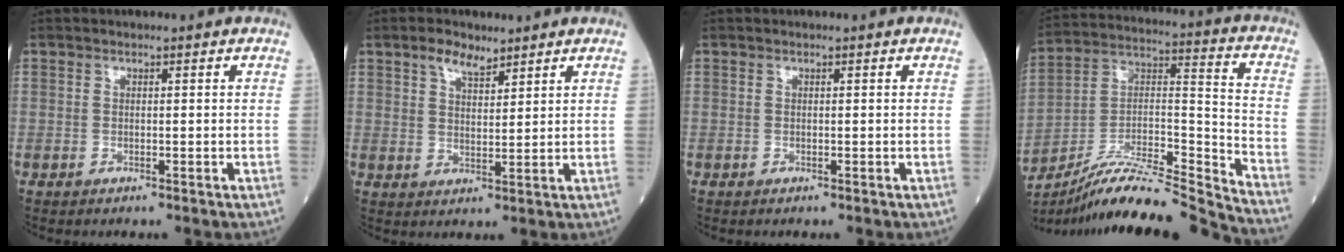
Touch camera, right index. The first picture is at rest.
{"total": 4.1, "force": [3.1, 1.6, 2.2], "torque": [-0.045, 0.006, 0.058]}
{"total": 0.0}
{"total": 20.1, "force": [-18.7, -1.3, 7.3], "torque": [-0.144, 0.019, -0.317]}